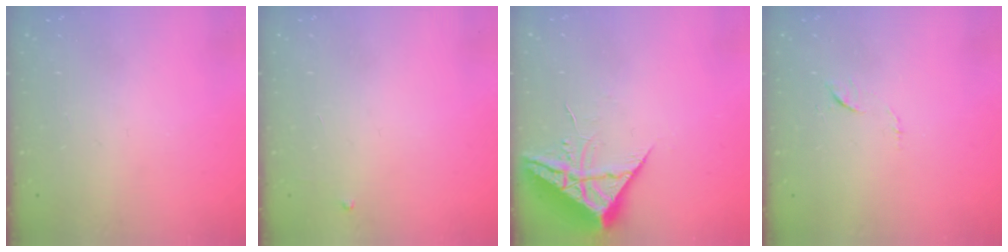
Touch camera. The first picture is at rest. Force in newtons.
{"total": 2.6, "press": 2.6, "slide": 0.4}
{"total": 6.7, "press": 6.7, "slide": 0.5}
{"total": 4.6, "press": 4.5, "slide": 0.5}